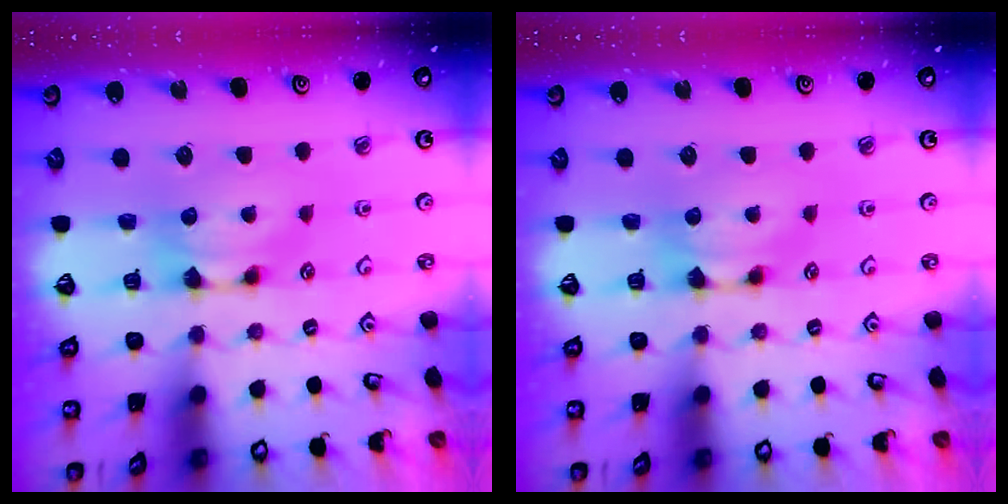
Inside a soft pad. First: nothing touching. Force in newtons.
{"total": 0.0}